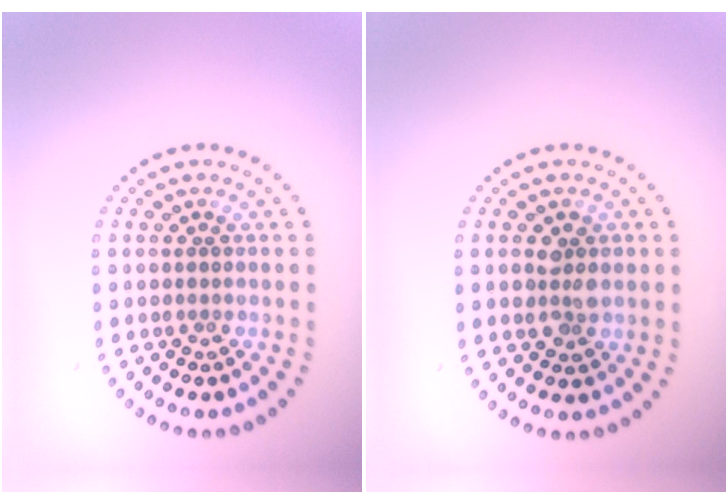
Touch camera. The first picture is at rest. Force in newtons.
{"total": 2.6, "press": 2.5, "slide": 0.5}